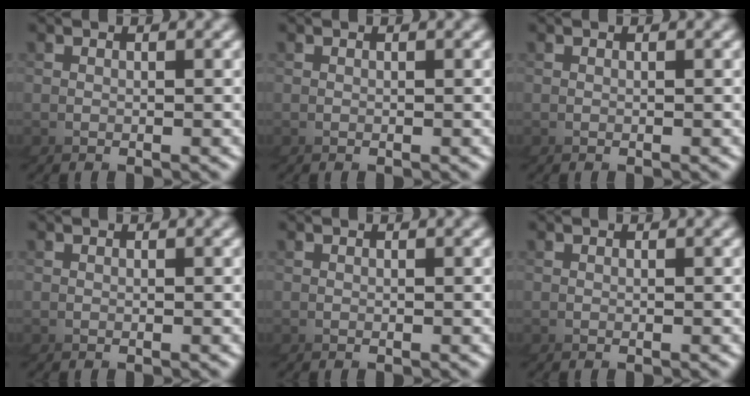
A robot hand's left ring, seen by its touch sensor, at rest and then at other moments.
{"total": 0.0}
{"total": 0.0}
{"total": 0.0}
{"total": 0.0}
{"total": 0.0}